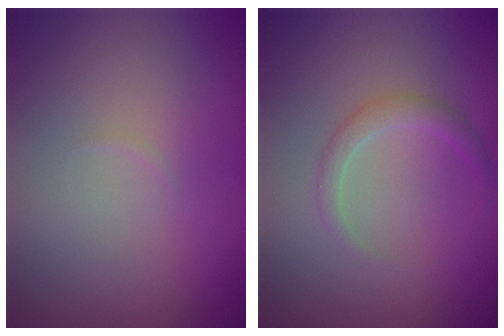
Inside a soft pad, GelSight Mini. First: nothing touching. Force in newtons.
{"total": 1.5, "press": 1.5, "slide": 0.1}